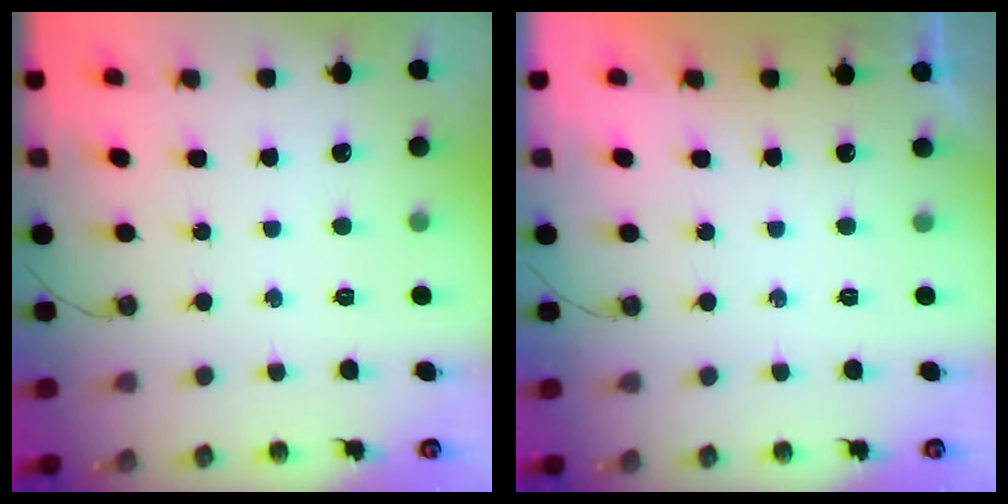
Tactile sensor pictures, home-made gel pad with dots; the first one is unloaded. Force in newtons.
{"total": 0.0}